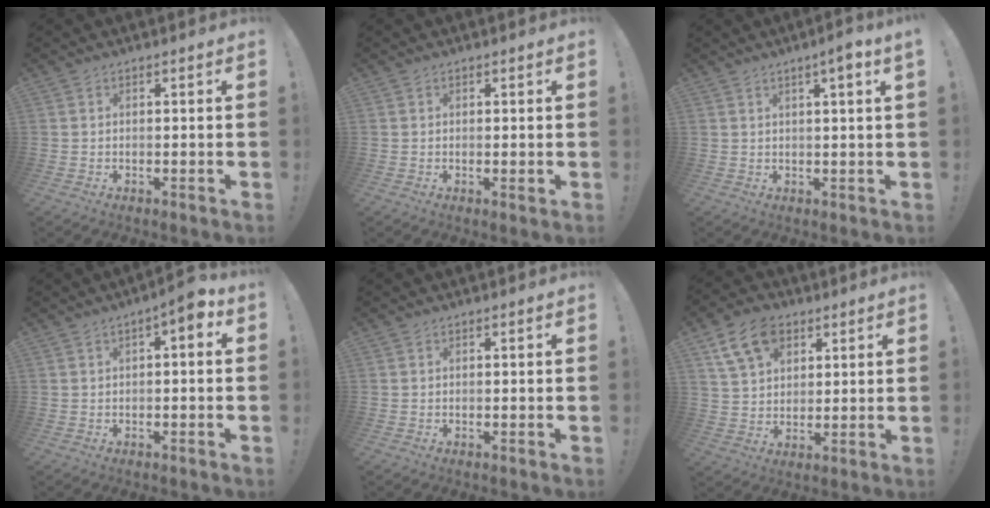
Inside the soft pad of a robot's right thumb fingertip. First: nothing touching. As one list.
[{"total": 0.8, "force": [0.2, 0.0, 0.7], "torque": [-0.006, -0.003, 0.001]}, {"total": 4.2, "force": [1.9, -0.3, 3.7], "torque": [-0.049, -0.008, 0.024]}, {"total": 3.8, "force": [0.8, 1.0, 3.6], "torque": [-0.046, -0.010, 0.006]}, {"total": 0.0}, {"total": 12.4, "force": [6.5, 8.6, 6.1], "torque": [-0.103, -0.021, 0.127]}]